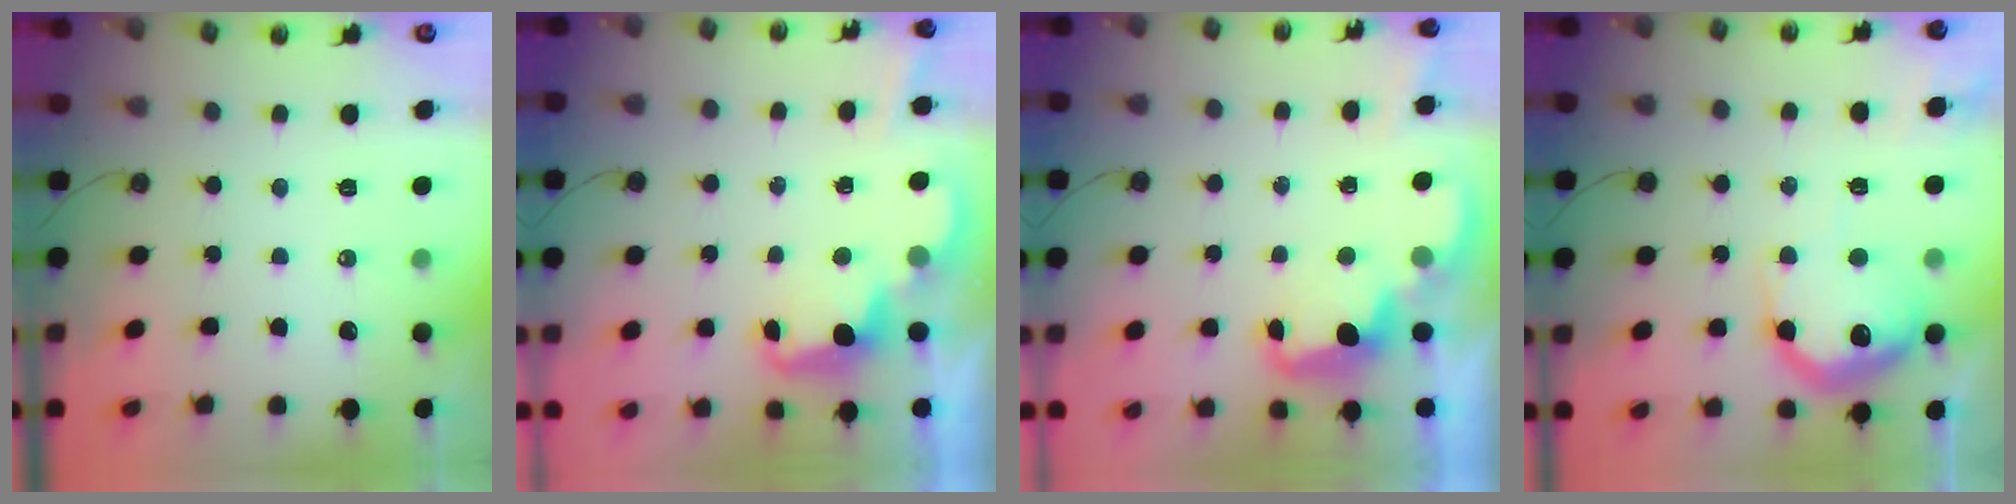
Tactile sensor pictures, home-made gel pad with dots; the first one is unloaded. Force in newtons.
{"total": 2.5, "press": 2.4, "slide": 0.6}
{"total": 2.6, "press": 2.6, "slide": 0.6}
{"total": 19.0, "press": 18.9, "slide": 1.5}